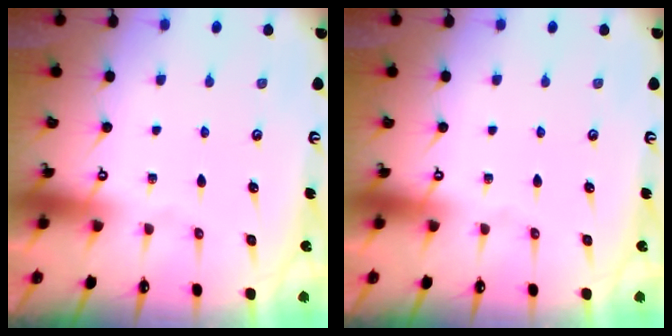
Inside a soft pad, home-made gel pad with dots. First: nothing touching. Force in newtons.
{"total": 0.0}